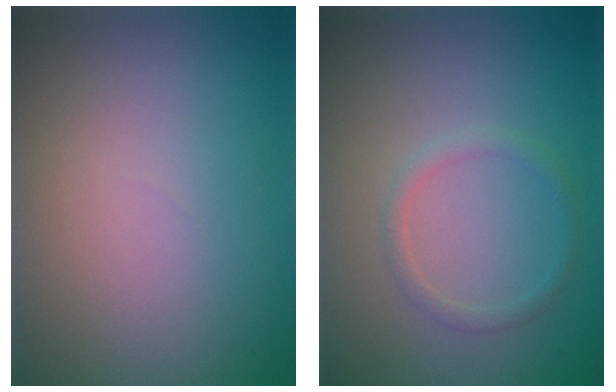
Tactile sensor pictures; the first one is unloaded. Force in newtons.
{"total": 1.3, "press": 1.2, "slide": 0.0}